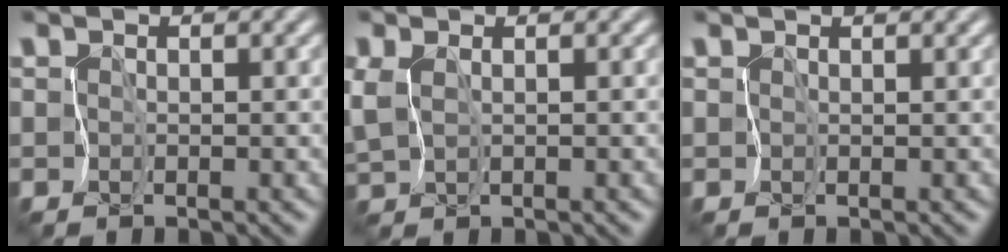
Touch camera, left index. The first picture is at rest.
{"total": 1.6, "force": [0.2, 0.9, 1.3], "torque": [-0.045, -0.006, 0.007]}
{"total": 1.0, "force": [0.9, 0.1, 0.4], "torque": [-0.006, 0.003, 0.012]}